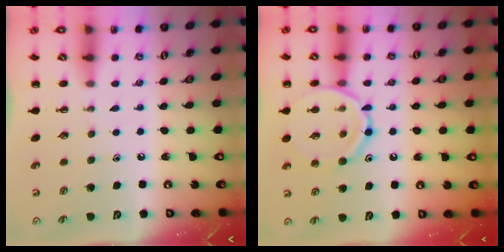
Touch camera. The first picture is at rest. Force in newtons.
{"total": 13.9, "press": 13.8, "slide": 1.2}